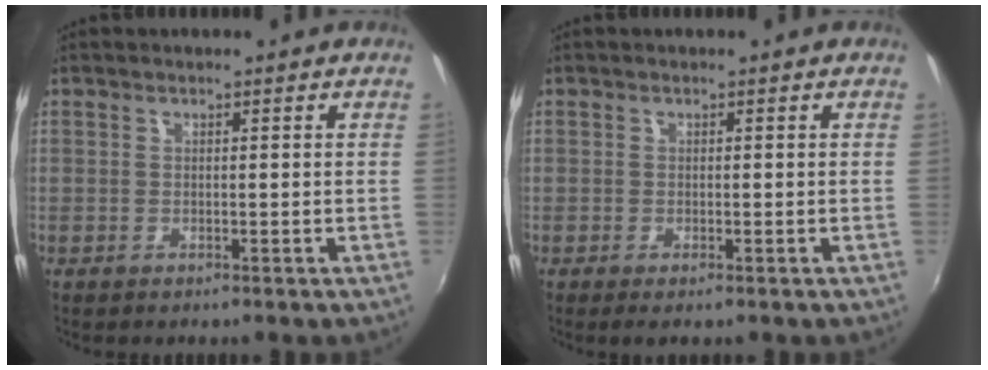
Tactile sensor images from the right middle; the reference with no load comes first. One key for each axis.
{"total": 1.1, "fx": -0.8, "fy": 0.3, "fz": 0.7, "tx": -0.013, "ty": -0.005, "tz": -0.013}